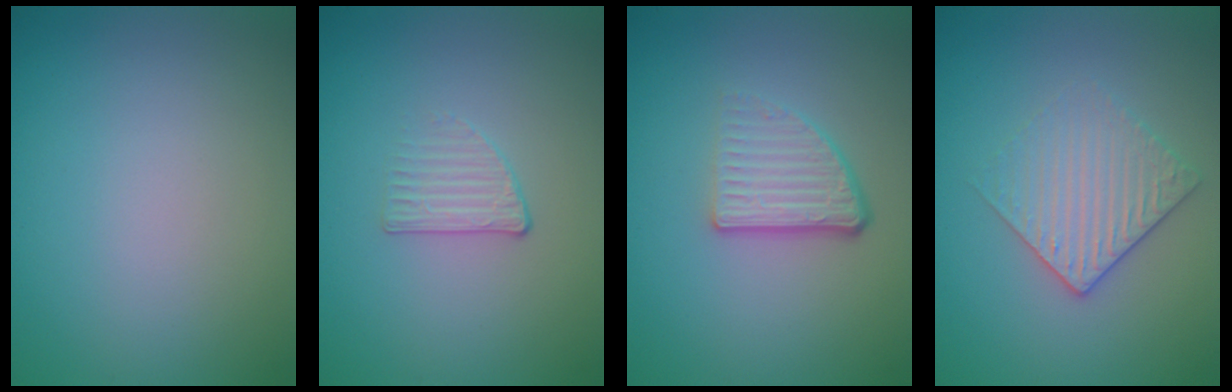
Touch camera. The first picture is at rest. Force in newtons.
{"total": 1.3, "press": 0.8, "slide": 1.0}
{"total": 3.8, "press": 2.4, "slide": 2.9}
{"total": 3.0, "press": 2.7, "slide": 1.3}